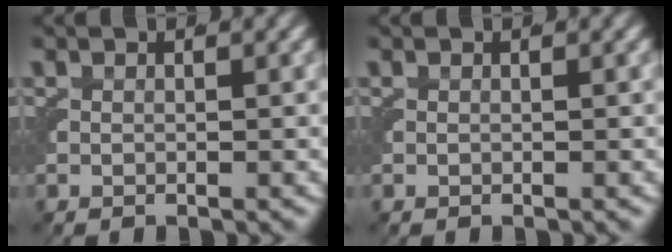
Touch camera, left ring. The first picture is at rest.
{"total": 0.0}